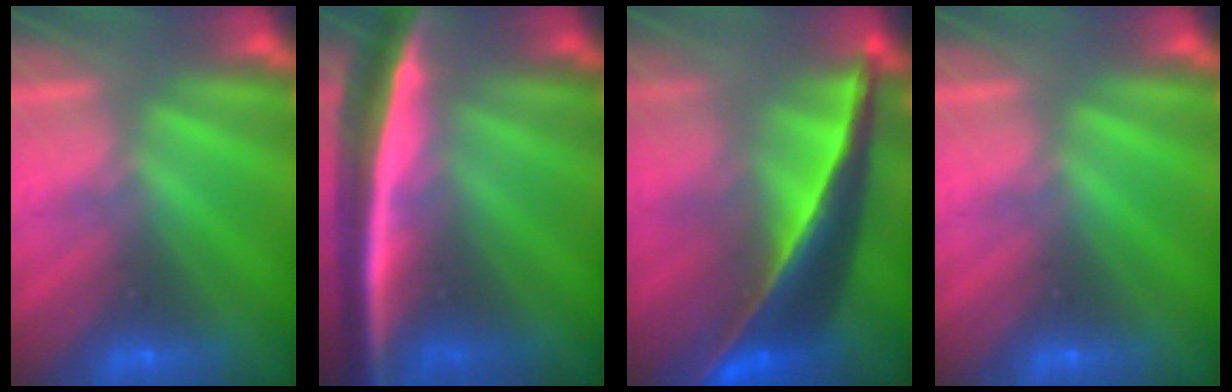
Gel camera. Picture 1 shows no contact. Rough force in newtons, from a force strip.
{"total": 6.3}
{"total": 7.6}
{"total": 0.0}